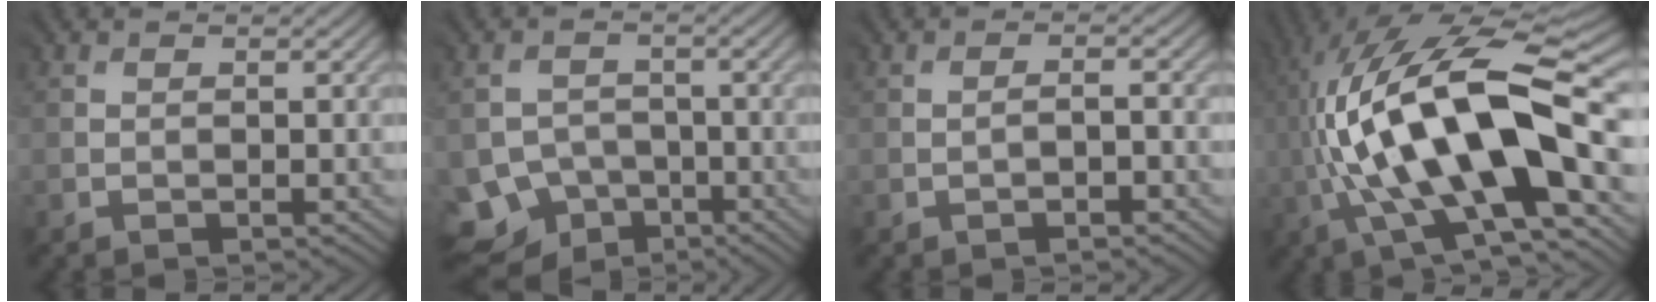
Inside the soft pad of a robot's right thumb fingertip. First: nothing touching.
{"total": 7.5, "force": [-5.0, 5.1, 2.2], "torque": [-0.045, -0.027, -0.088]}
{"total": 1.7, "force": [-0.8, 0.5, 1.5], "torque": [-0.015, 0.005, -0.020]}
{"total": 18.9, "force": [-1.3, 7.2, 17.4], "torque": [-0.336, 0.028, -0.021]}